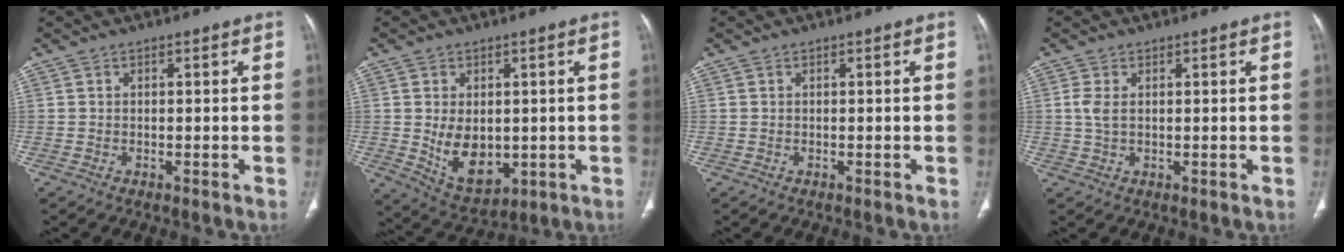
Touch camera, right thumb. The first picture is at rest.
{"total": 9.7, "force": [-0.6, 6.4, 7.2], "torque": [-0.094, -0.013, 0.015]}
{"total": 0.0}
{"total": 2.6, "force": [0.5, 1.3, 2.2], "torque": [-0.059, 0.001, 0.014]}